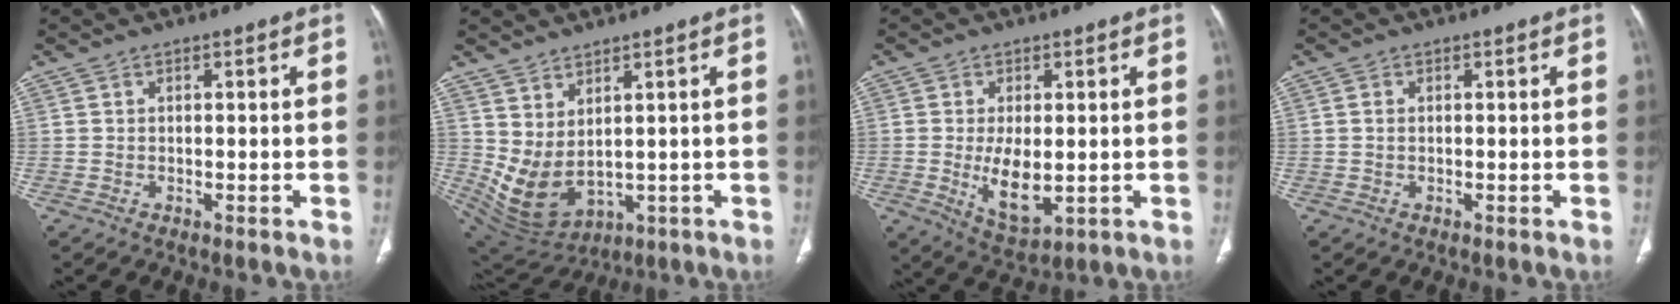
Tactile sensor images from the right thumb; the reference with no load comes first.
{"total": 8.7, "force": [2.0, 4.9, 6.9], "torque": [-0.117, -0.022, 0.072]}
{"total": 8.2, "force": [-0.9, 4.1, 7.0], "torque": [-0.112, -0.019, -0.002]}
{"total": 0.8, "force": [0.1, 0.6, 0.6], "torque": [-0.011, 0.002, 0.002]}